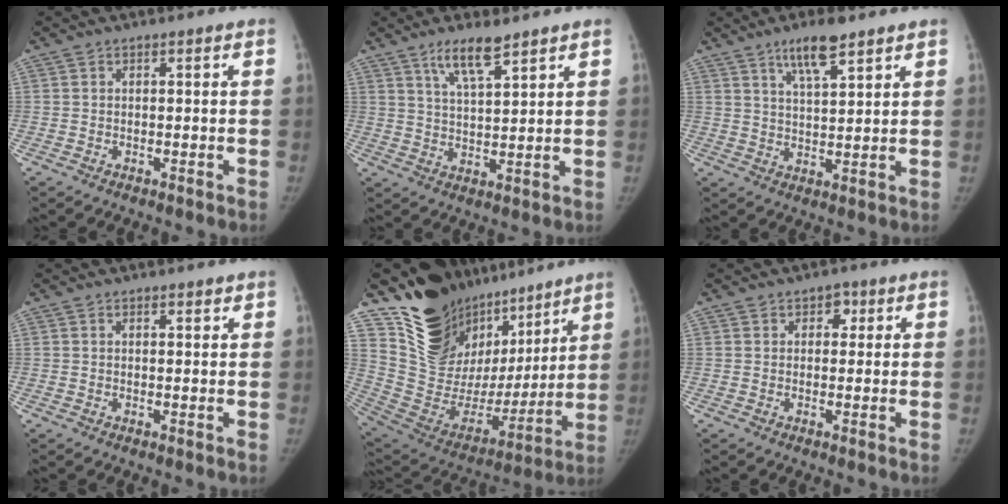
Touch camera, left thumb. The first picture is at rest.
{"total": 7.0, "force": [4.9, 1.6, 4.7], "torque": [-0.078, -0.030, 0.093]}
{"total": 7.6, "force": [5.1, 1.9, 5.3], "torque": [-0.085, -0.028, 0.092]}
{"total": 1.3, "force": [1.0, 0.5, 0.6], "torque": [-0.005, -0.006, 0.014]}
{"total": 26.8, "force": [18.9, 15.3, 11.2], "torque": [-0.143, -0.076, 0.327]}
{"total": 2.5, "force": [1.0, 2.0, 1.2], "torque": [0.006, 0.000, 0.007]}